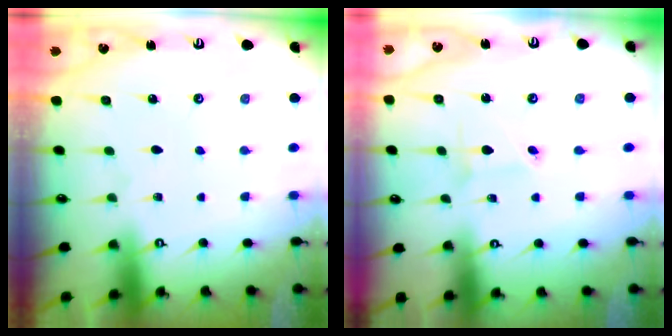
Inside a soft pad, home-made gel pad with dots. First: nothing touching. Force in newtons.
{"total": 1.9, "press": 1.9, "slide": 0.3}